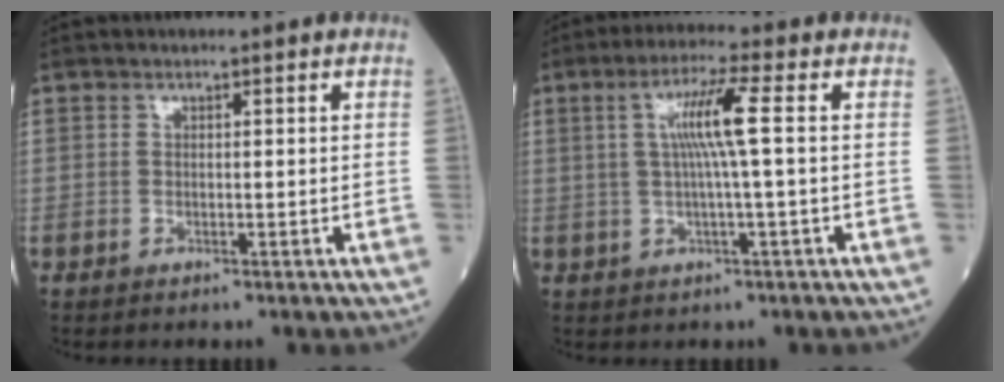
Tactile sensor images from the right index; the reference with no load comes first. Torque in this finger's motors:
{"motor_torque": [1.07, 0.32, 0.54, 0.16]}